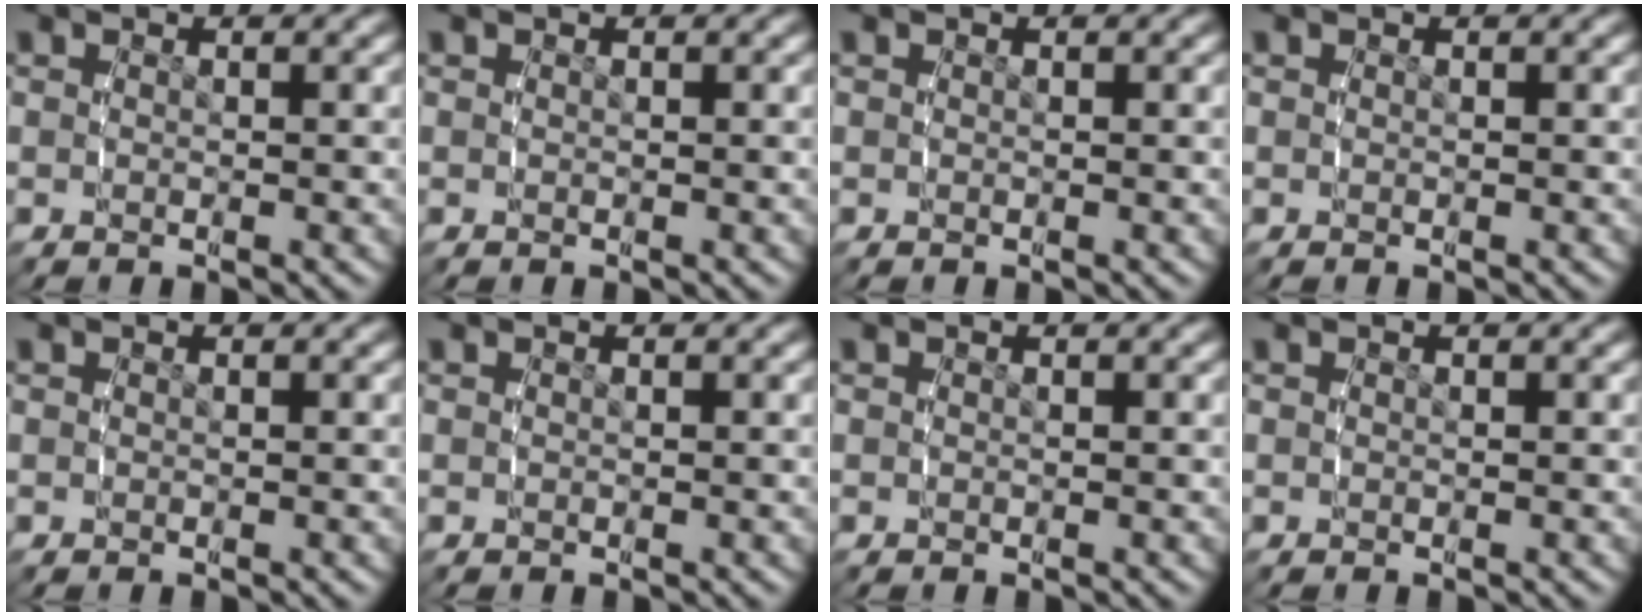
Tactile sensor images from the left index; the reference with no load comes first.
{"total": 0.0}
{"total": 0.0}
{"total": 0.0}
{"total": 0.0}
{"total": 0.0}
{"total": 0.0}
{"total": 0.0}